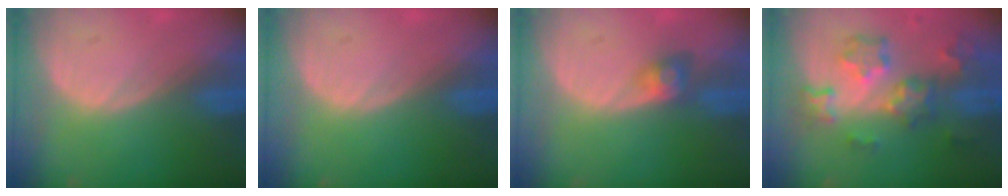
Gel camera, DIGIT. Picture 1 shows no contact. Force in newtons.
{"total": 0.0}
{"total": 3.0, "press": 2.6, "slide": 1.4}
{"total": 9.2, "press": 8.1, "slide": 4.5}